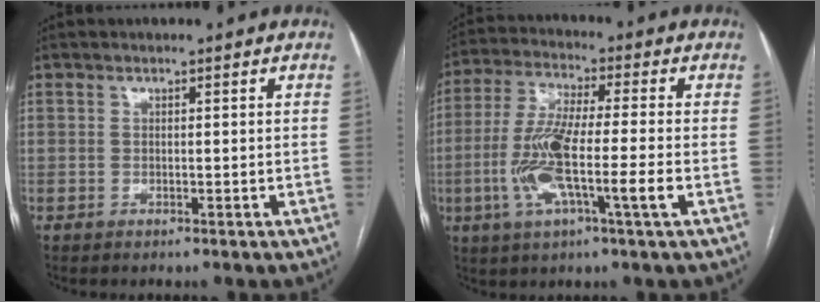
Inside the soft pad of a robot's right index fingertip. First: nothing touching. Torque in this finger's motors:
{"motor_torque": [1.78, -0.36, 0.96, 0.21]}